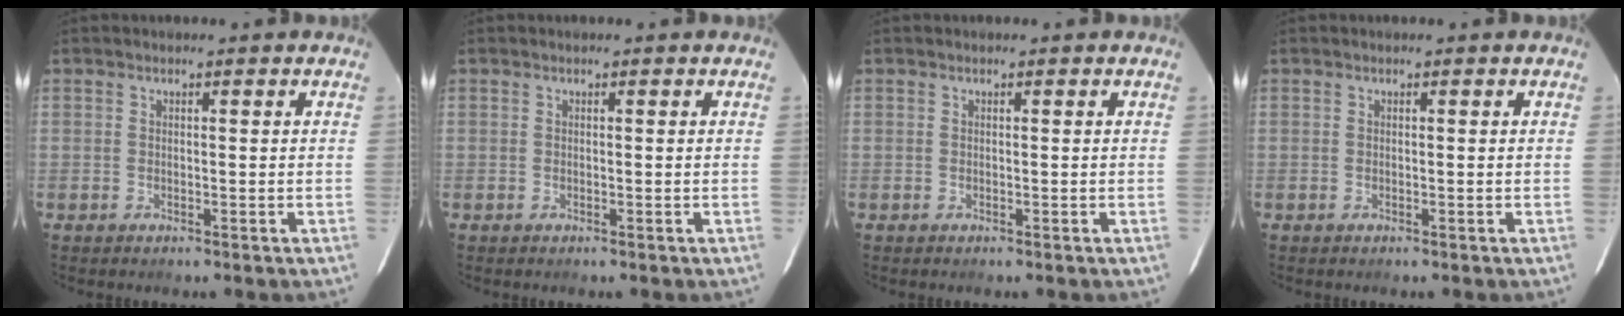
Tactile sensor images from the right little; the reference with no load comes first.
{"total": 0.0}
{"total": 0.0}
{"total": 0.0}